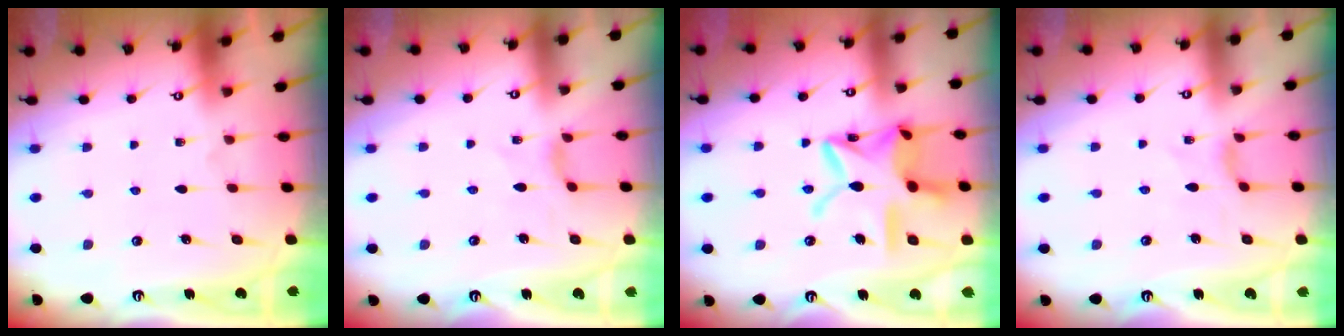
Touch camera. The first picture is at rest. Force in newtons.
{"total": 2.4, "press": 2.4, "slide": 0.5}
{"total": 17.9, "press": 17.8, "slide": 1.4}
{"total": 2.4, "press": 2.4, "slide": 0.5}